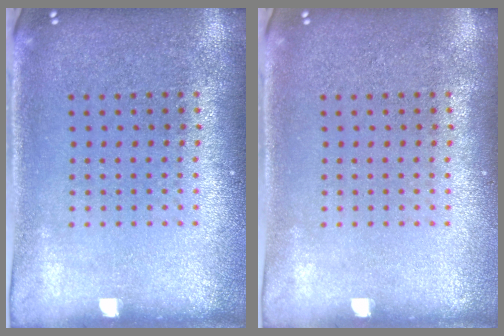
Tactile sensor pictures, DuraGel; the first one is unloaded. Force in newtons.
{"total": 0.0}